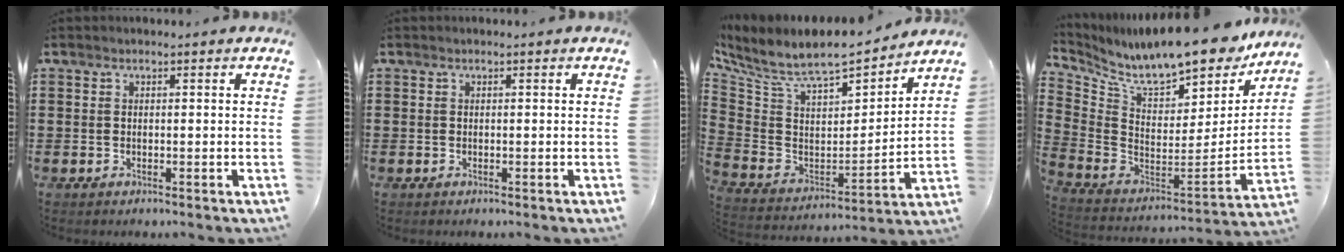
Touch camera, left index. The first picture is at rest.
{"total": 0.0}
{"total": 8.2, "force": [6.8, 2.5, 3.7], "torque": [-0.107, -0.054, 0.115]}
{"total": 11.2, "force": [10.0, 1.7, 4.8], "torque": [-0.121, -0.081, 0.168]}